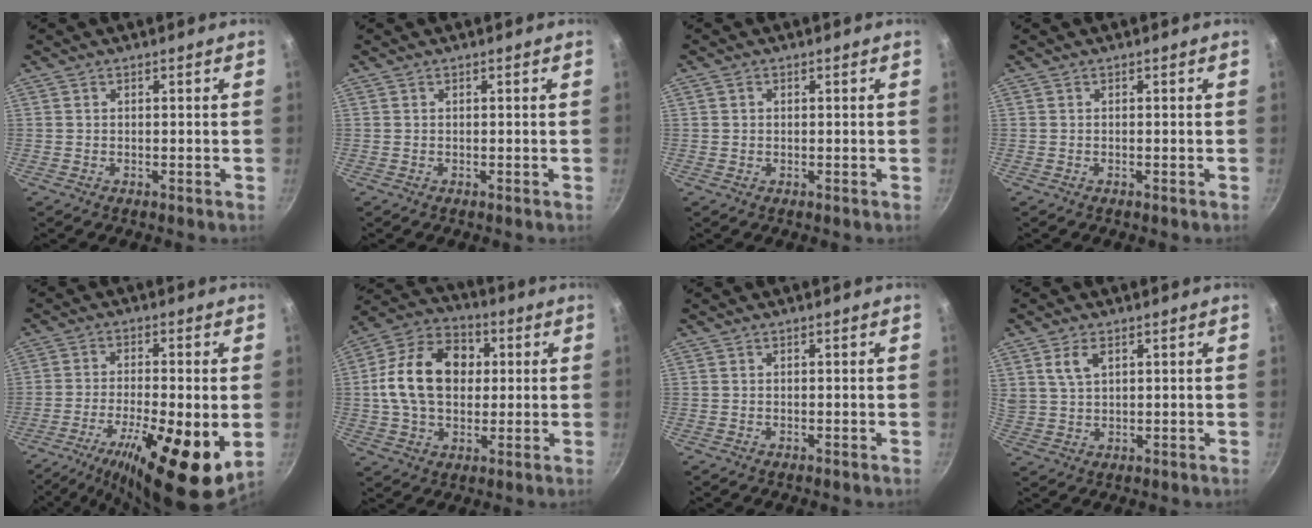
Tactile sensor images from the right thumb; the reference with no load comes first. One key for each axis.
{"total": 0.0}
{"total": 0.9, "fx": 0.2, "fy": 0.8, "fz": 0.3, "tx": -0.004, "ty": 0.002, "tz": 0.001}
{"total": 0.0}
{"total": 16.7, "fx": -5.4, "fy": 4.7, "fz": 15.1, "tx": -0.260, "ty": 0.001, "tz": -0.091}
{"total": 17.2, "fx": 1.9, "fy": 12.4, "fz": 11.7, "tx": -0.177, "ty": 0.022, "tz": 0.019}
{"total": 0.0}
{"total": 5.0, "fx": 2.3, "fy": 2.8, "fz": 3.4, "tx": -0.056, "ty": -0.004, "tz": 0.051}